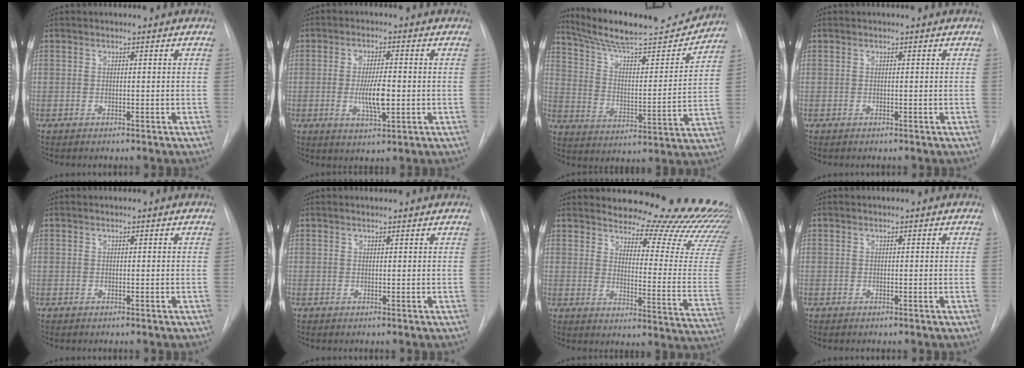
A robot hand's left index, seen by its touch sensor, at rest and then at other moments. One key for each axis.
{"total": 6.0, "fx": -0.8, "fy": 1.4, "fz": 5.8, "tx": -0.108, "ty": -0.009, "tz": -0.012}
{"total": 21.3, "fx": 19.7, "fy": 2.5, "fz": 7.7, "tx": -0.124, "ty": -0.025, "tz": 0.293}
{"total": 0.0}
{"total": 0.0}
{"total": 2.1, "fx": 2.1, "fy": 0.3, "fz": 0.5, "tx": -0.012, "ty": 0.015, "tz": 0.024}
{"total": 25.6, "fx": 24.7, "fy": 2.9, "fz": 6.4, "tx": -0.077, "ty": -0.168, "tz": 0.276}
{"total": 0.0}